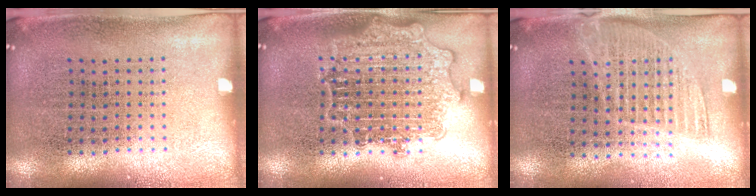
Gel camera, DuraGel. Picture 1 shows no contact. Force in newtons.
{"total": 3.1, "press": 3.0, "slide": 0.5}
{"total": 1.3, "press": 1.2, "slide": 0.7}